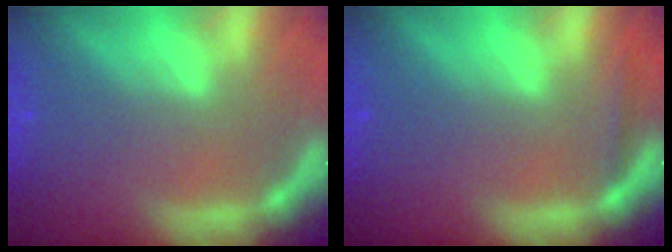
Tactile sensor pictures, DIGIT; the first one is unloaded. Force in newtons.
{"total": 0.9}